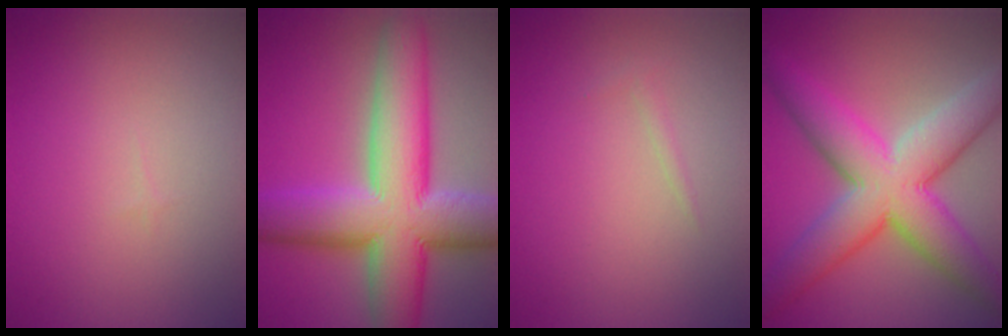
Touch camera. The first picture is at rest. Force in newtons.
{"total": 13.4, "press": 13.4, "slide": 0.4}
{"total": 0.6, "press": 0.5, "slide": 0.1}
{"total": 10.3, "press": 10.3, "slide": 0.2}